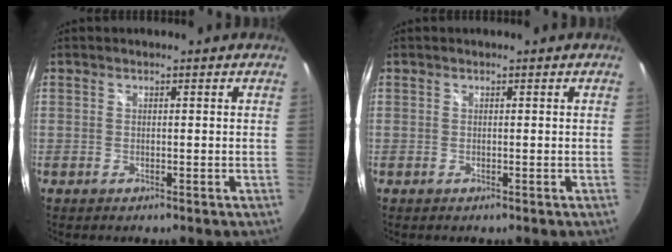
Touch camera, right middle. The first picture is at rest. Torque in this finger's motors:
{"motor_torque": [0.00, 0.00, 0.00, 0.00]}